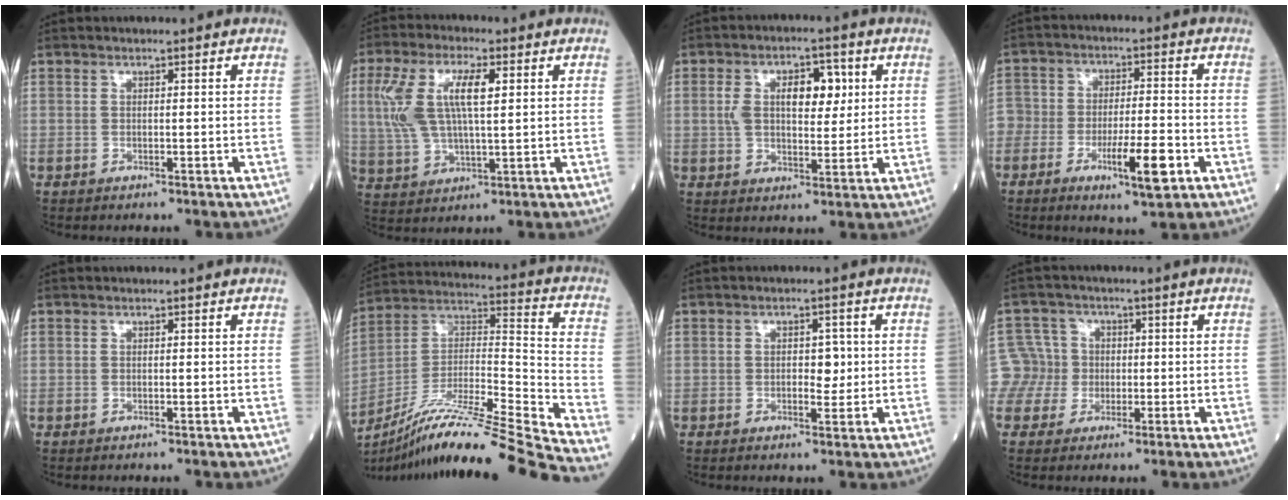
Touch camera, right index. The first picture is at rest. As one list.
[{"total": 10.7, "force": [2.5, 3.3, 9.8], "torque": [-0.225, 0.018, 0.053]}, {"total": 8.6, "force": [2.1, 4.2, 7.2], "torque": [-0.122, 0.019, 0.038]}, {"total": 11.1, "force": [-4.7, 3.1, 9.5], "torque": [-0.177, 0.006, -0.078]}, {"total": 0.0}, {"total": 25.5, "force": [-21.5, -2.2, 13.4], "torque": [-0.218, -0.021, -0.370]}, {"total": 2.9, "force": [0.1, 1.5, 2.4], "torque": [-0.030, 0.002, 0.002]}, {"total": 5.3, "force": [-0.6, 5.2, -0.3], "torque": [0.014, 0.021, -0.012]}]